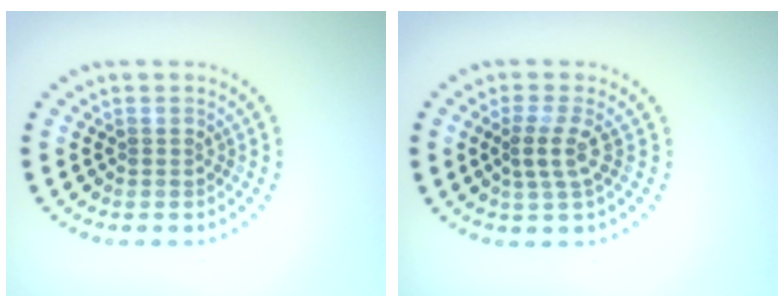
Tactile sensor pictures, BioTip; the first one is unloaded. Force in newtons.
{"total": 2.4, "press": 1.8, "slide": 1.6}